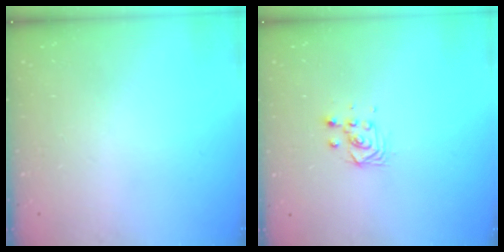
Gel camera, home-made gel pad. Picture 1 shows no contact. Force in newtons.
{"total": 4.3, "press": 4.3, "slide": 0.6}